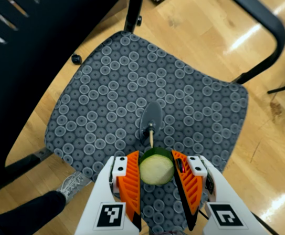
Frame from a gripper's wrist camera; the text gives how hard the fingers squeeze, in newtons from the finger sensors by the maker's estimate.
{"total": 12.0, "left": 13.8, "right": 10.2}